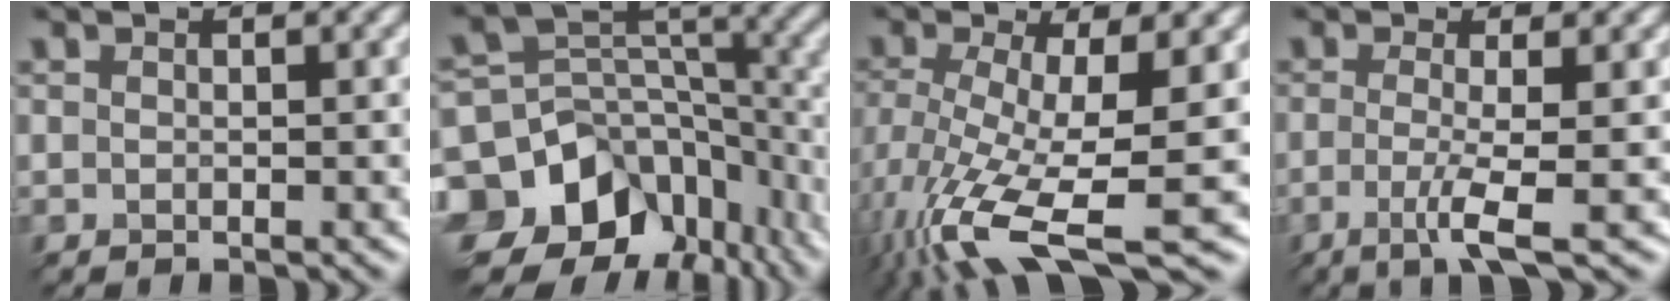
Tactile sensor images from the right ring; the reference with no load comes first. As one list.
[{"total": 12.6, "force": [-7.7, 9.0, 4.4], "torque": [-0.122, 0.019, -0.094]}, {"total": 11.1, "force": [-4.4, 3.3, 9.7], "torque": [-0.219, -0.021, -0.053]}, {"total": 3.4, "force": [-1.7, -0.2, 2.9], "torque": [-0.073, -0.002, -0.022]}]